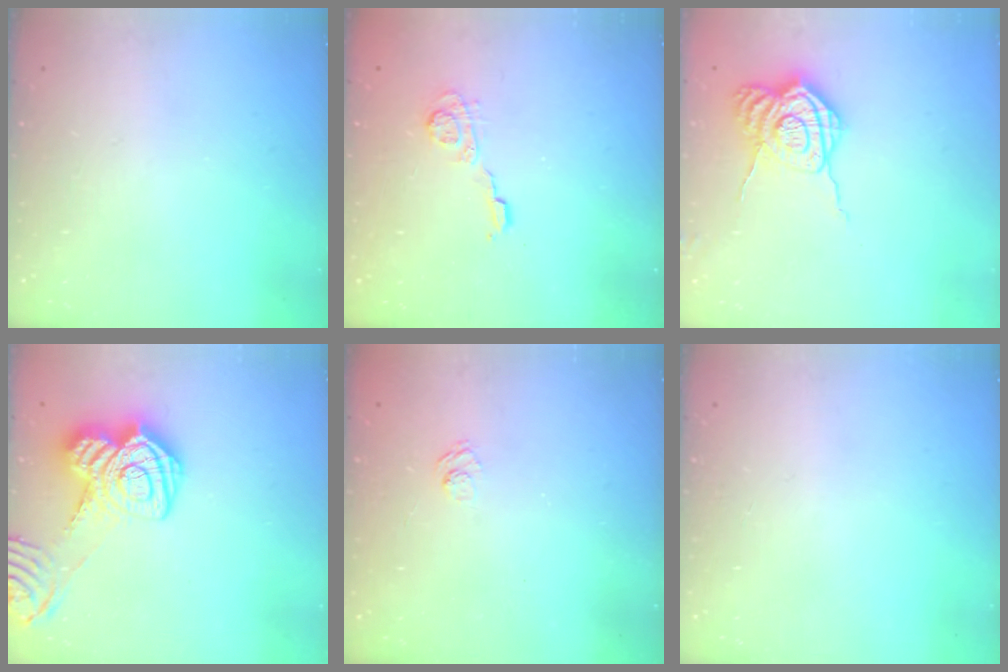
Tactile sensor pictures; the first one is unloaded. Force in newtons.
{"total": 4.9, "press": 4.9, "slide": 0.3}
{"total": 10.8, "press": 10.8, "slide": 0.9}
{"total": 17.8, "press": 17.8, "slide": 1.2}
{"total": 2.4, "press": 2.0, "slide": 1.3}
{"total": 0.0}